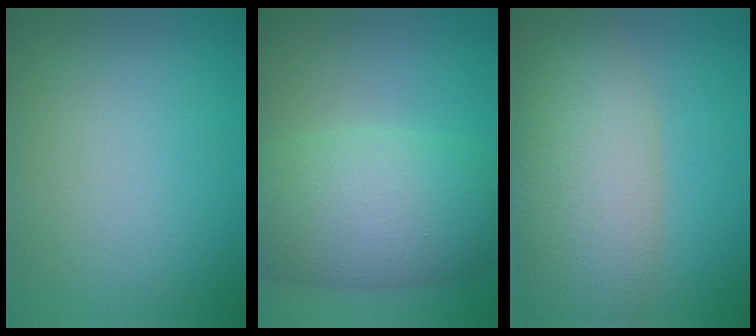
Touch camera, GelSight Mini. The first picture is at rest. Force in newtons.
{"total": 9.3, "press": 9.3, "slide": 0.5}
{"total": 8.4, "press": 8.4, "slide": 0.5}